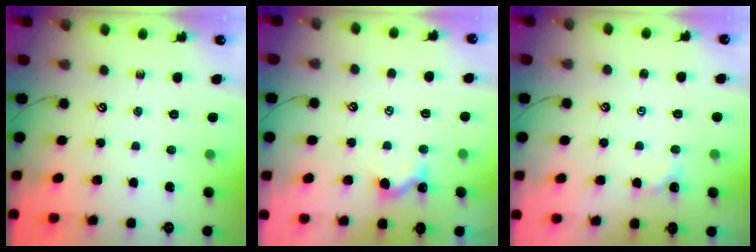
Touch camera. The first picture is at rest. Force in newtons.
{"total": 0.0}
{"total": 0.6, "press": 0.5, "slide": 0.2}